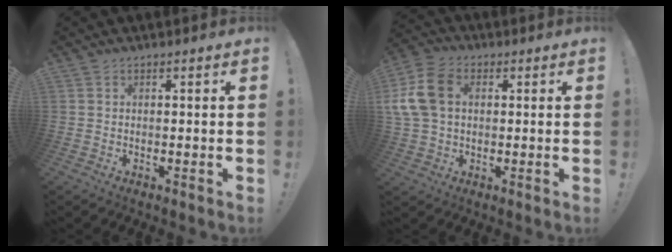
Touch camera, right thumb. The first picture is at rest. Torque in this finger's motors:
{"motor_torque": [2.49, 2.52, 0.18, 0.17, 0.48]}